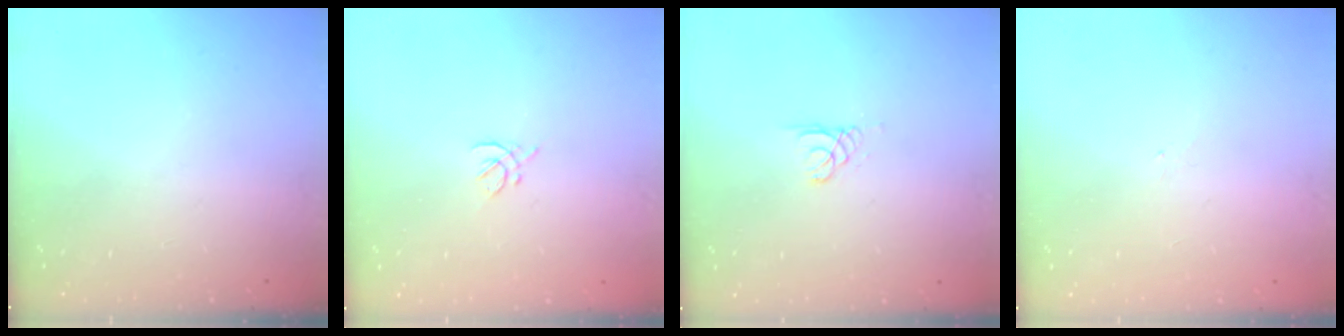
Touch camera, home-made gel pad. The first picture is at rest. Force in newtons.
{"total": 2.0, "press": 1.9, "slide": 0.7}
{"total": 0.8, "press": 0.8, "slide": 0.1}
{"total": 1.3, "press": 1.2, "slide": 0.5}